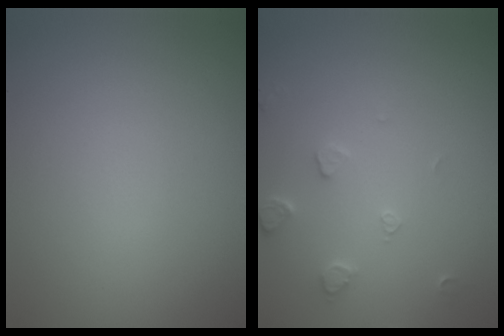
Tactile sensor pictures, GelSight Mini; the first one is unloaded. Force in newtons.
{"total": 1.9, "press": 1.8, "slide": 0.3}